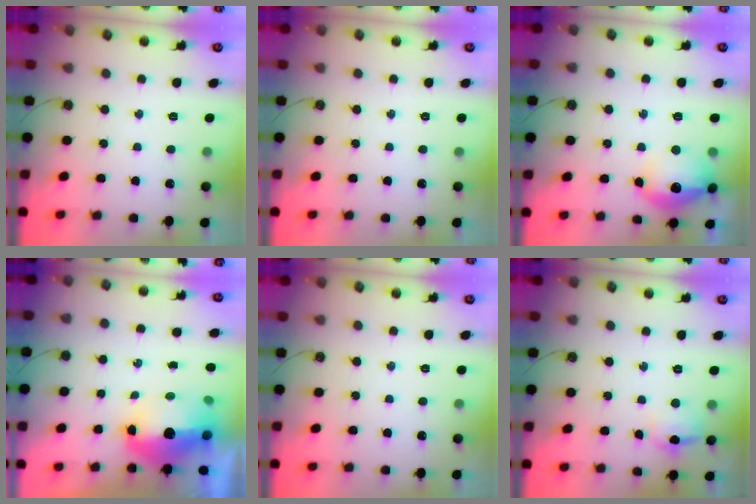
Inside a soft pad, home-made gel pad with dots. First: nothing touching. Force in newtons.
{"total": 0.0}
{"total": 14.9, "press": 14.8, "slide": 1.1}
{"total": 13.0, "press": 12.9, "slide": 1.3}
{"total": 0.0}
{"total": 8.4, "press": 8.2, "slide": 1.4}